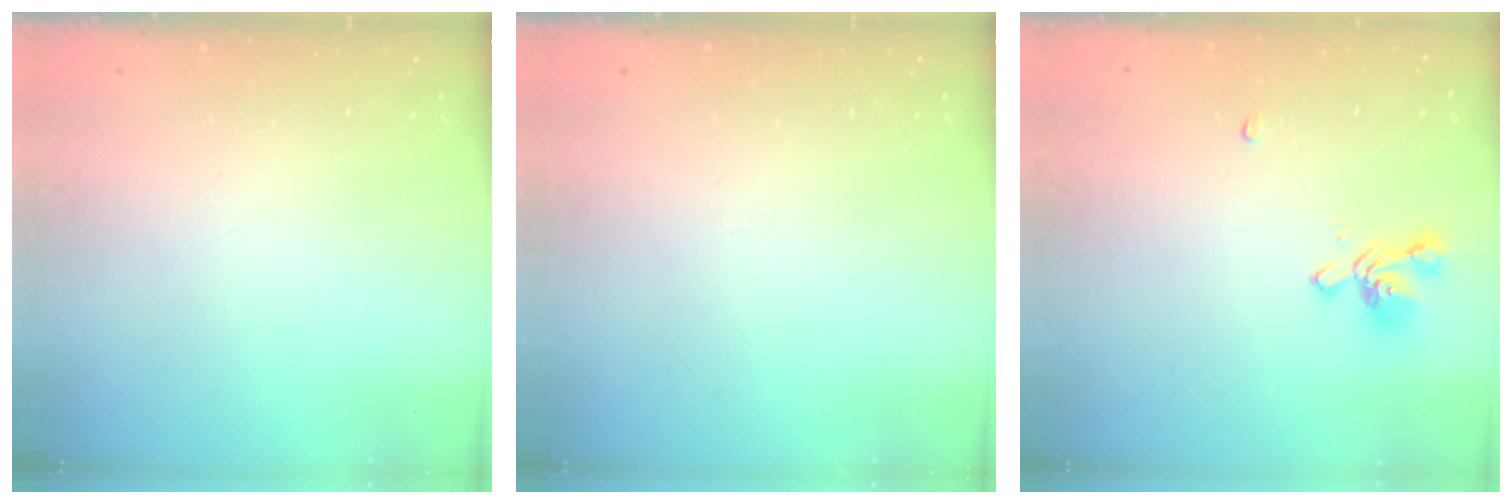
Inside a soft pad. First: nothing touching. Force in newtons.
{"total": 0.0}
{"total": 1.6, "press": 1.1, "slide": 1.1}